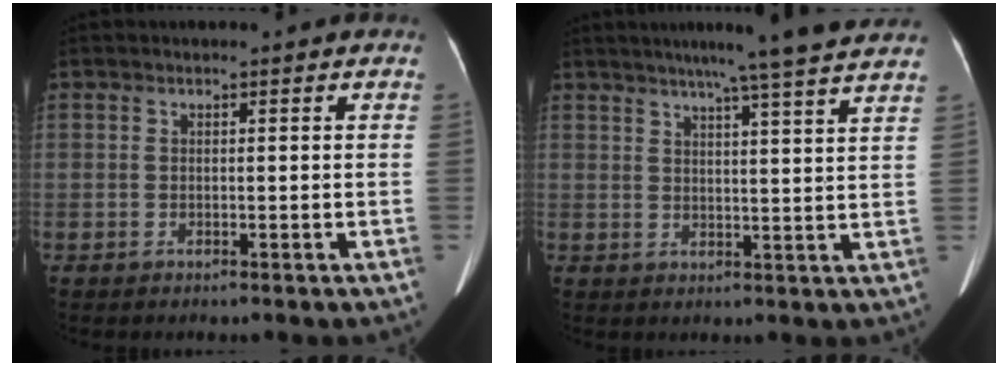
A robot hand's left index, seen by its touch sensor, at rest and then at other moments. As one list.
[{"total": 14.3, "force": [12.0, -1.2, 7.6], "torque": [-0.116, 0.001, 0.138]}]